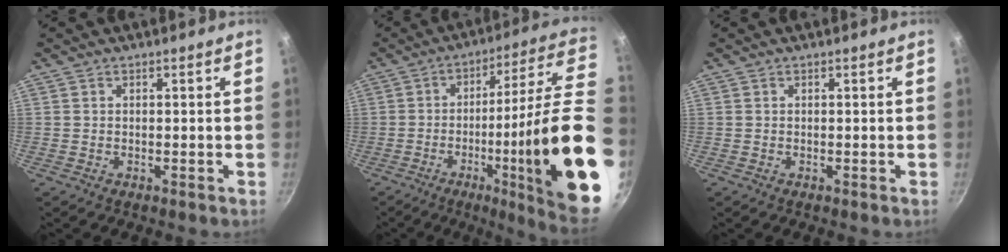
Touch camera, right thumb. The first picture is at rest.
{"total": 27.6, "force": [-6.8, 3.7, 26.5], "torque": [-0.356, 0.019, -0.104]}
{"total": 0.0}